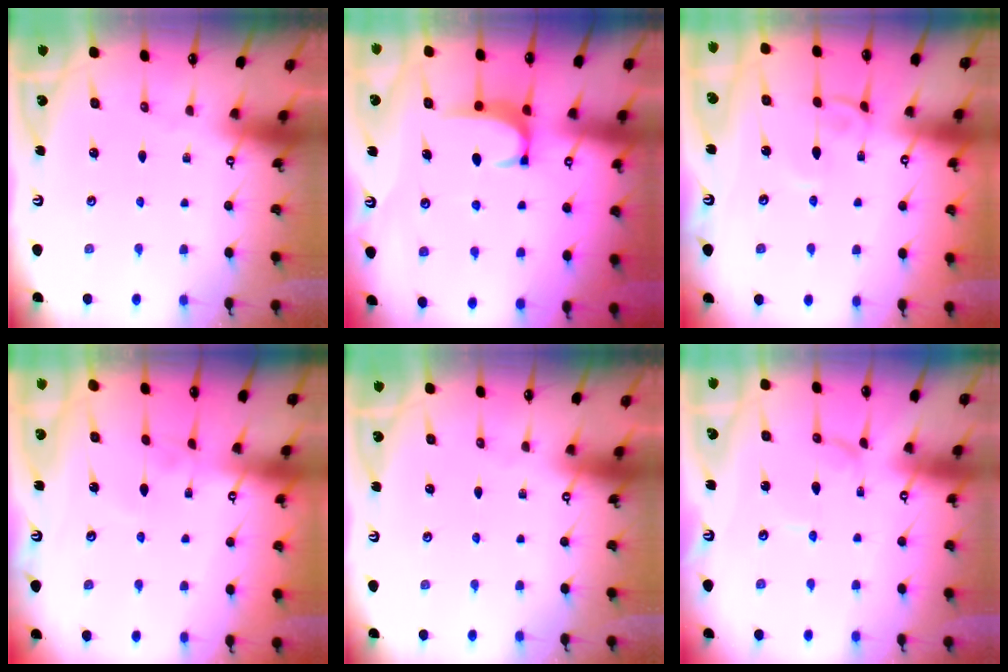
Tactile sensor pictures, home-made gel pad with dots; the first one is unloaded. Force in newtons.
{"total": 1.7, "press": 1.7, "slide": 0.5}
{"total": 3.1, "press": 3.1, "slide": 0.2}
{"total": 3.9, "press": 3.9, "slide": 0.1}
{"total": 0.0}
{"total": 0.9, "press": 0.9, "slide": 0.1}